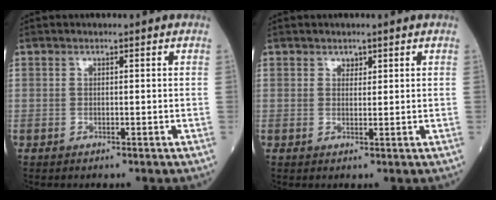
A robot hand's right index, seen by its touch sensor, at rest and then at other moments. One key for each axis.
{"total": 1.1, "fx": 0.8, "fy": 0.7, "fz": 0.4, "tx": -0.001, "ty": -0.004, "tz": 0.011}